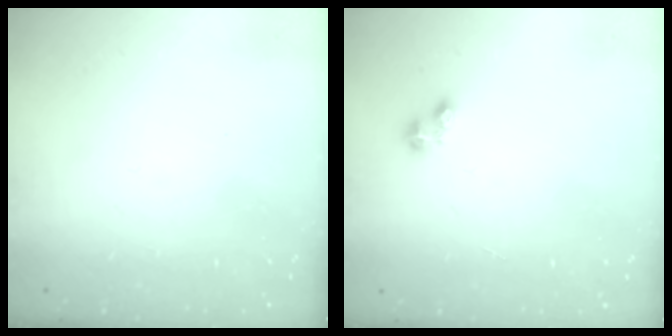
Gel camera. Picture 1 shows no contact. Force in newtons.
{"total": 2.5, "press": 2.5, "slide": 0.4}